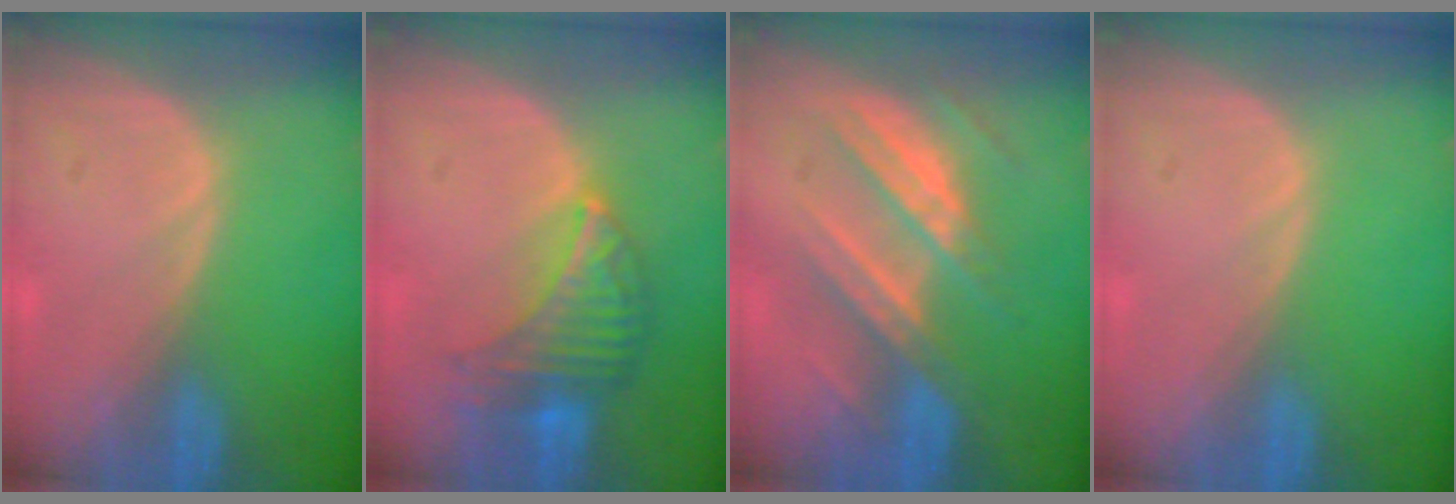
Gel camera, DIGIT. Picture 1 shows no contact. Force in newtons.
{"total": 7.0, "press": 6.7, "slide": 2.0}
{"total": 7.2, "press": 7.2, "slide": 0.9}
{"total": 0.0}